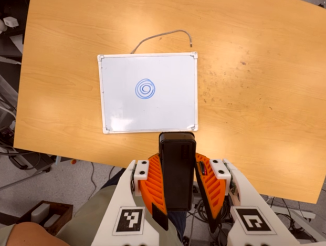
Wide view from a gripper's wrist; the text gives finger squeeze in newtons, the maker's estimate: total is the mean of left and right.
{"total": 8.6, "left": 7.4, "right": 9.8}